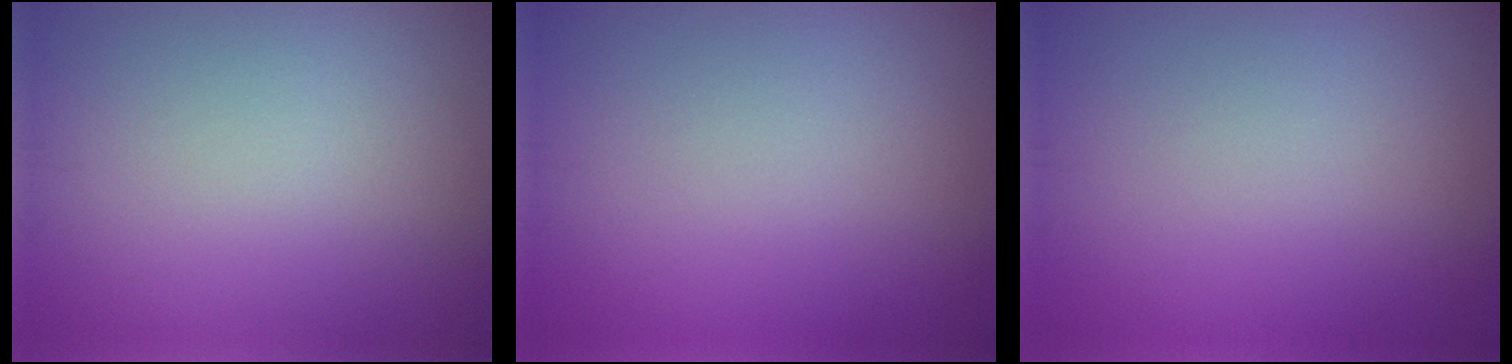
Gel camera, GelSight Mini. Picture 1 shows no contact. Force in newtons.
{"total": 0.0}
{"total": 0.0}